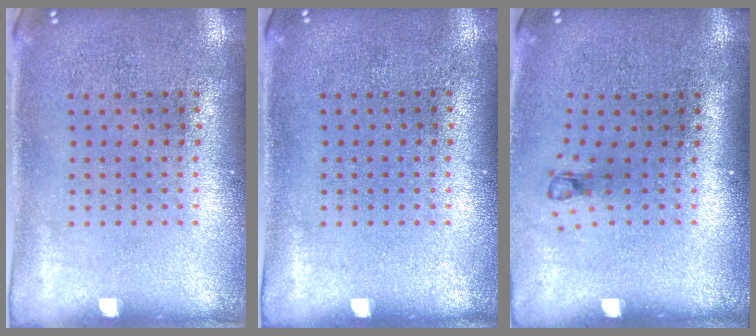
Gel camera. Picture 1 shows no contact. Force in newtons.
{"total": 0.0}
{"total": 0.7, "press": 0.3, "slide": 0.6}